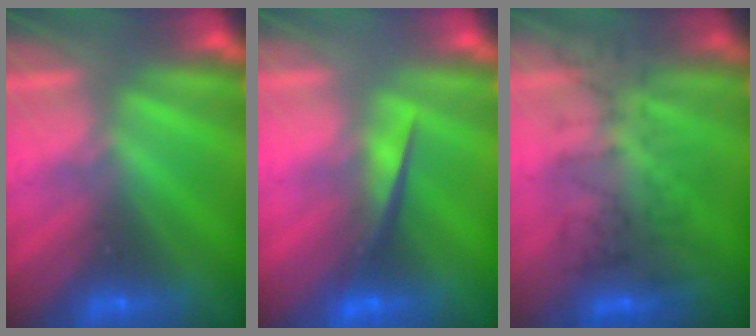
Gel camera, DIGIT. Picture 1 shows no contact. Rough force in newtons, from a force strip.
{"total": 4.6}
{"total": 4.9}